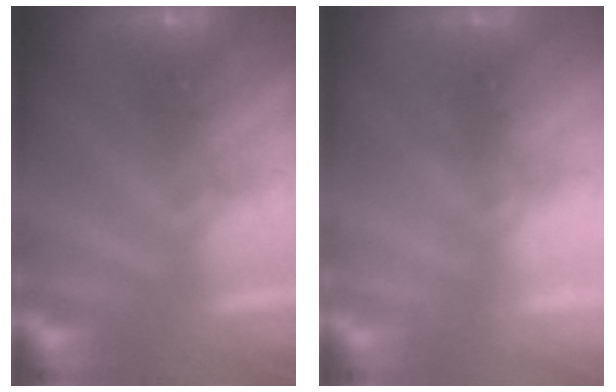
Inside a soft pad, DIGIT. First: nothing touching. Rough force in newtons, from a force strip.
{"total": 2.0}